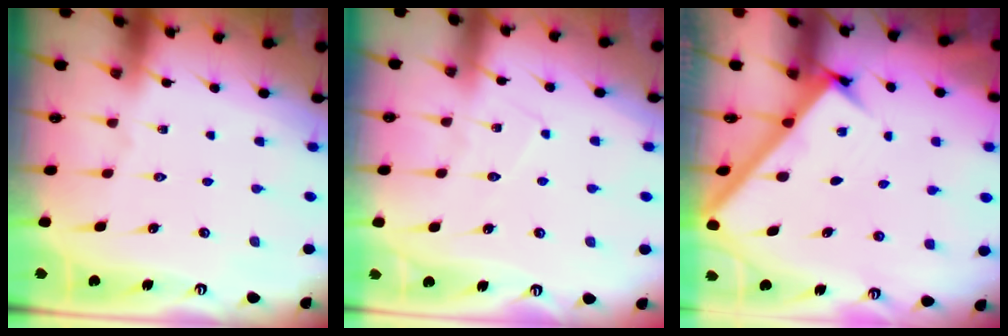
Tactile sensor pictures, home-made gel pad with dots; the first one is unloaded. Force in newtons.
{"total": 5.0, "press": 5.0, "slide": 0.5}
{"total": 2.7, "press": 2.7, "slide": 0.3}